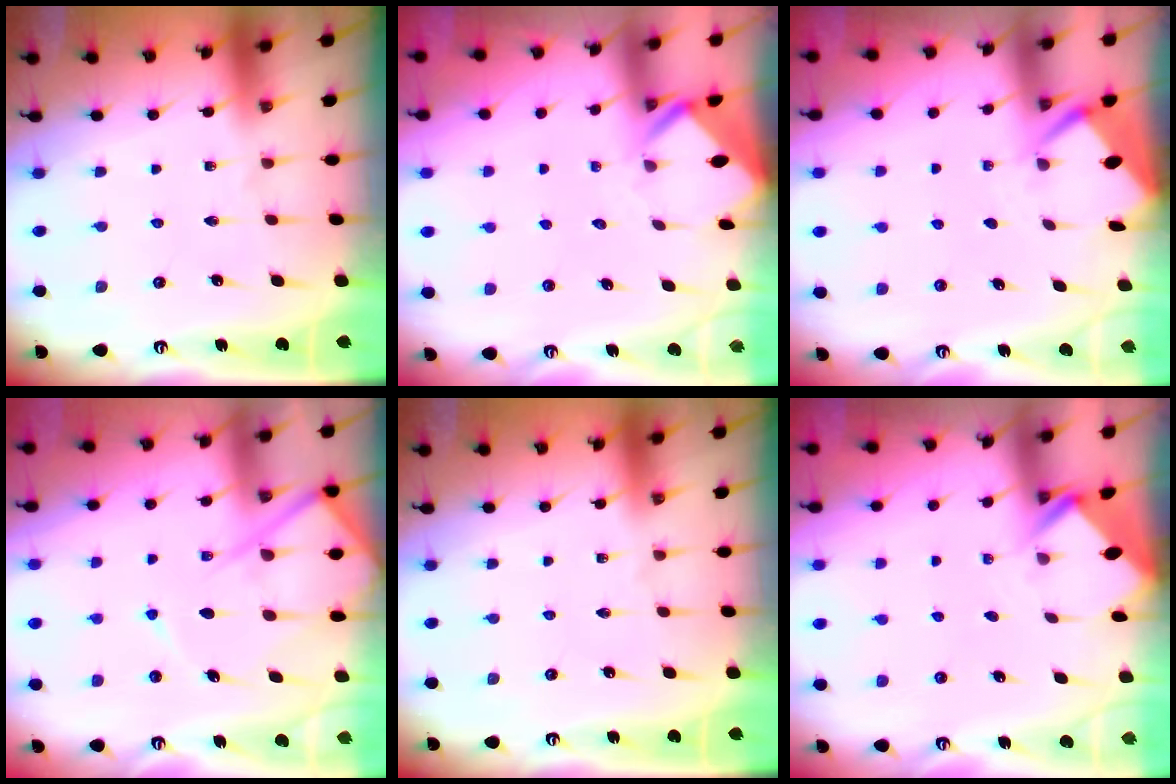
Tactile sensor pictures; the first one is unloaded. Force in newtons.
{"total": 2.8, "press": 2.8, "slide": 0.2}
{"total": 2.8, "press": 2.8, "slide": 0.4}
{"total": 13.5, "press": 13.4, "slide": 1.1}
{"total": 0.0}
{"total": 2.7, "press": 2.7, "slide": 0.2}